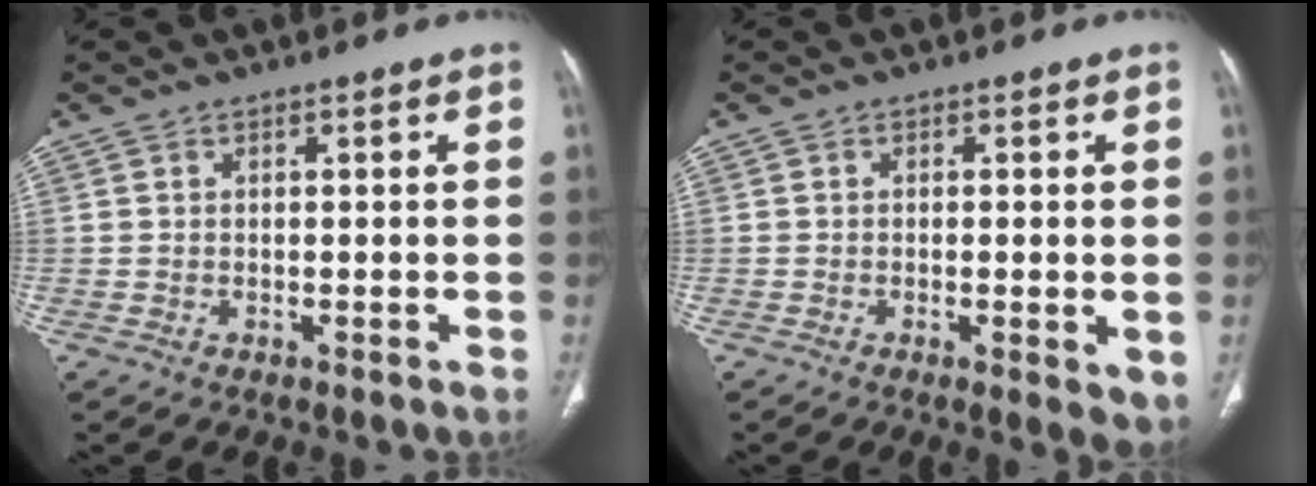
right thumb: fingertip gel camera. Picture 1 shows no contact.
{"total": 4.9, "force": [-1.0, 1.4, 4.6], "torque": [-0.067, -0.013, -0.015]}